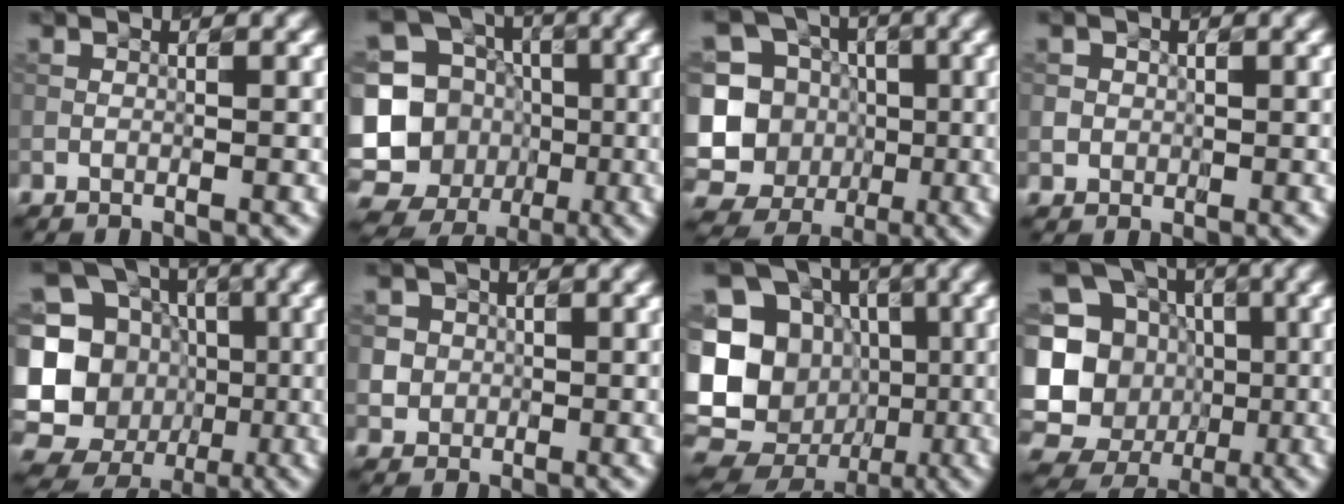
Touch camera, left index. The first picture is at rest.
{"total": 15.2, "force": [-1.4, 14.4, 4.5], "torque": [-0.122, -0.001, -0.024]}
{"total": 13.1, "force": [-0.5, 12.7, 3.3], "torque": [-0.116, 0.010, -0.009]}
{"total": 1.3, "force": [0.4, 1.2, -0.2], "torque": [0.024, 0.003, 0.002]}
{"total": 17.5, "force": [-1.0, 16.7, 5.3], "torque": [-0.134, 0.002, -0.032]}
{"total": 3.1, "force": [0.2, 3.0, 0.3], "torque": [0.024, 0.013, -0.012]}
{"total": 17.1, "force": [-2.3, 15.8, 6.4], "torque": [-0.169, 0.004, -0.046]}
{"total": 15.8, "force": [-0.5, 15.0, 4.9], "torque": [-0.143, 0.010, -0.011]}